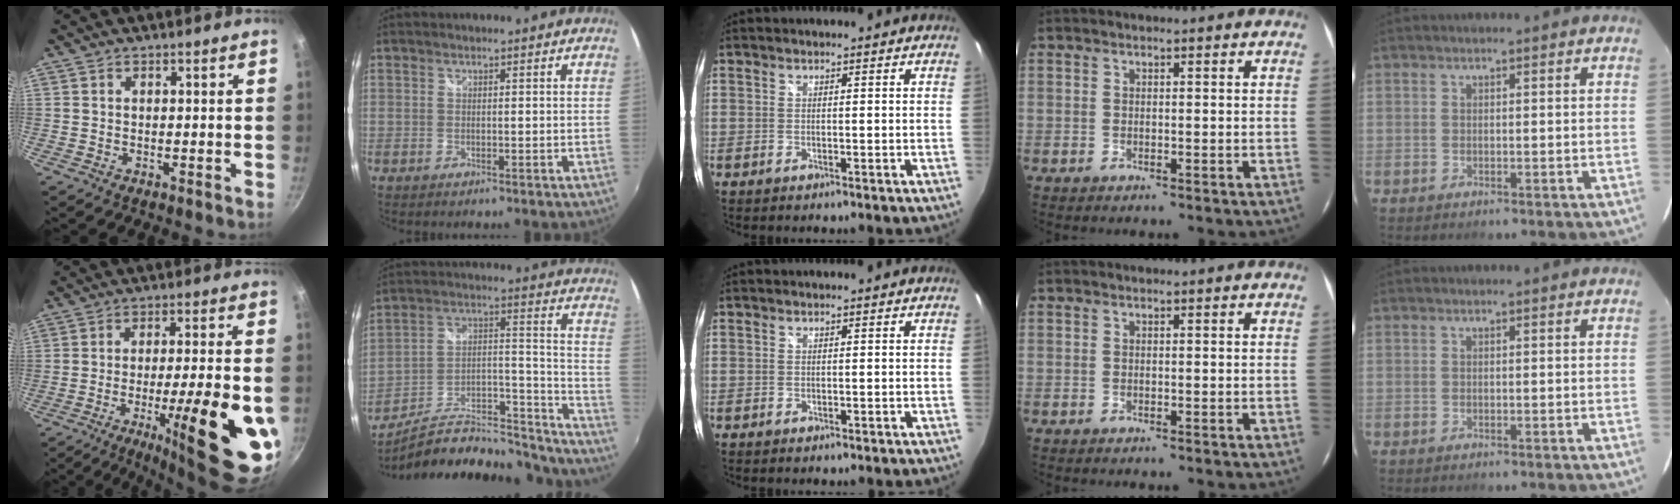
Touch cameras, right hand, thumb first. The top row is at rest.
{"thumb": {"total": 21.4, "force": [-6.9, 4.4, 19.8], "torque": [-0.261, 0.015, -0.096]}, "index": {"total": 20.5, "force": [-17.1, 5.6, 9.8], "torque": [-0.120, 0.011, -0.260]}}